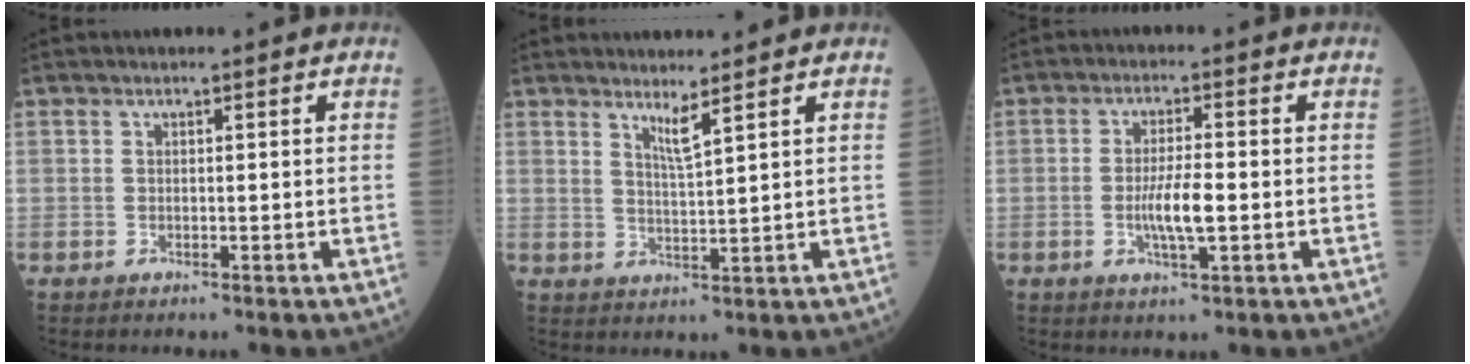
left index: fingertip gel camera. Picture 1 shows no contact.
{"total": 2.7, "force": [2.1, -0.7, 1.6], "torque": [-0.031, -0.016, 0.043]}
{"total": 5.2, "force": [-1.0, 0.7, 5.0], "torque": [-0.102, -0.007, -0.017]}